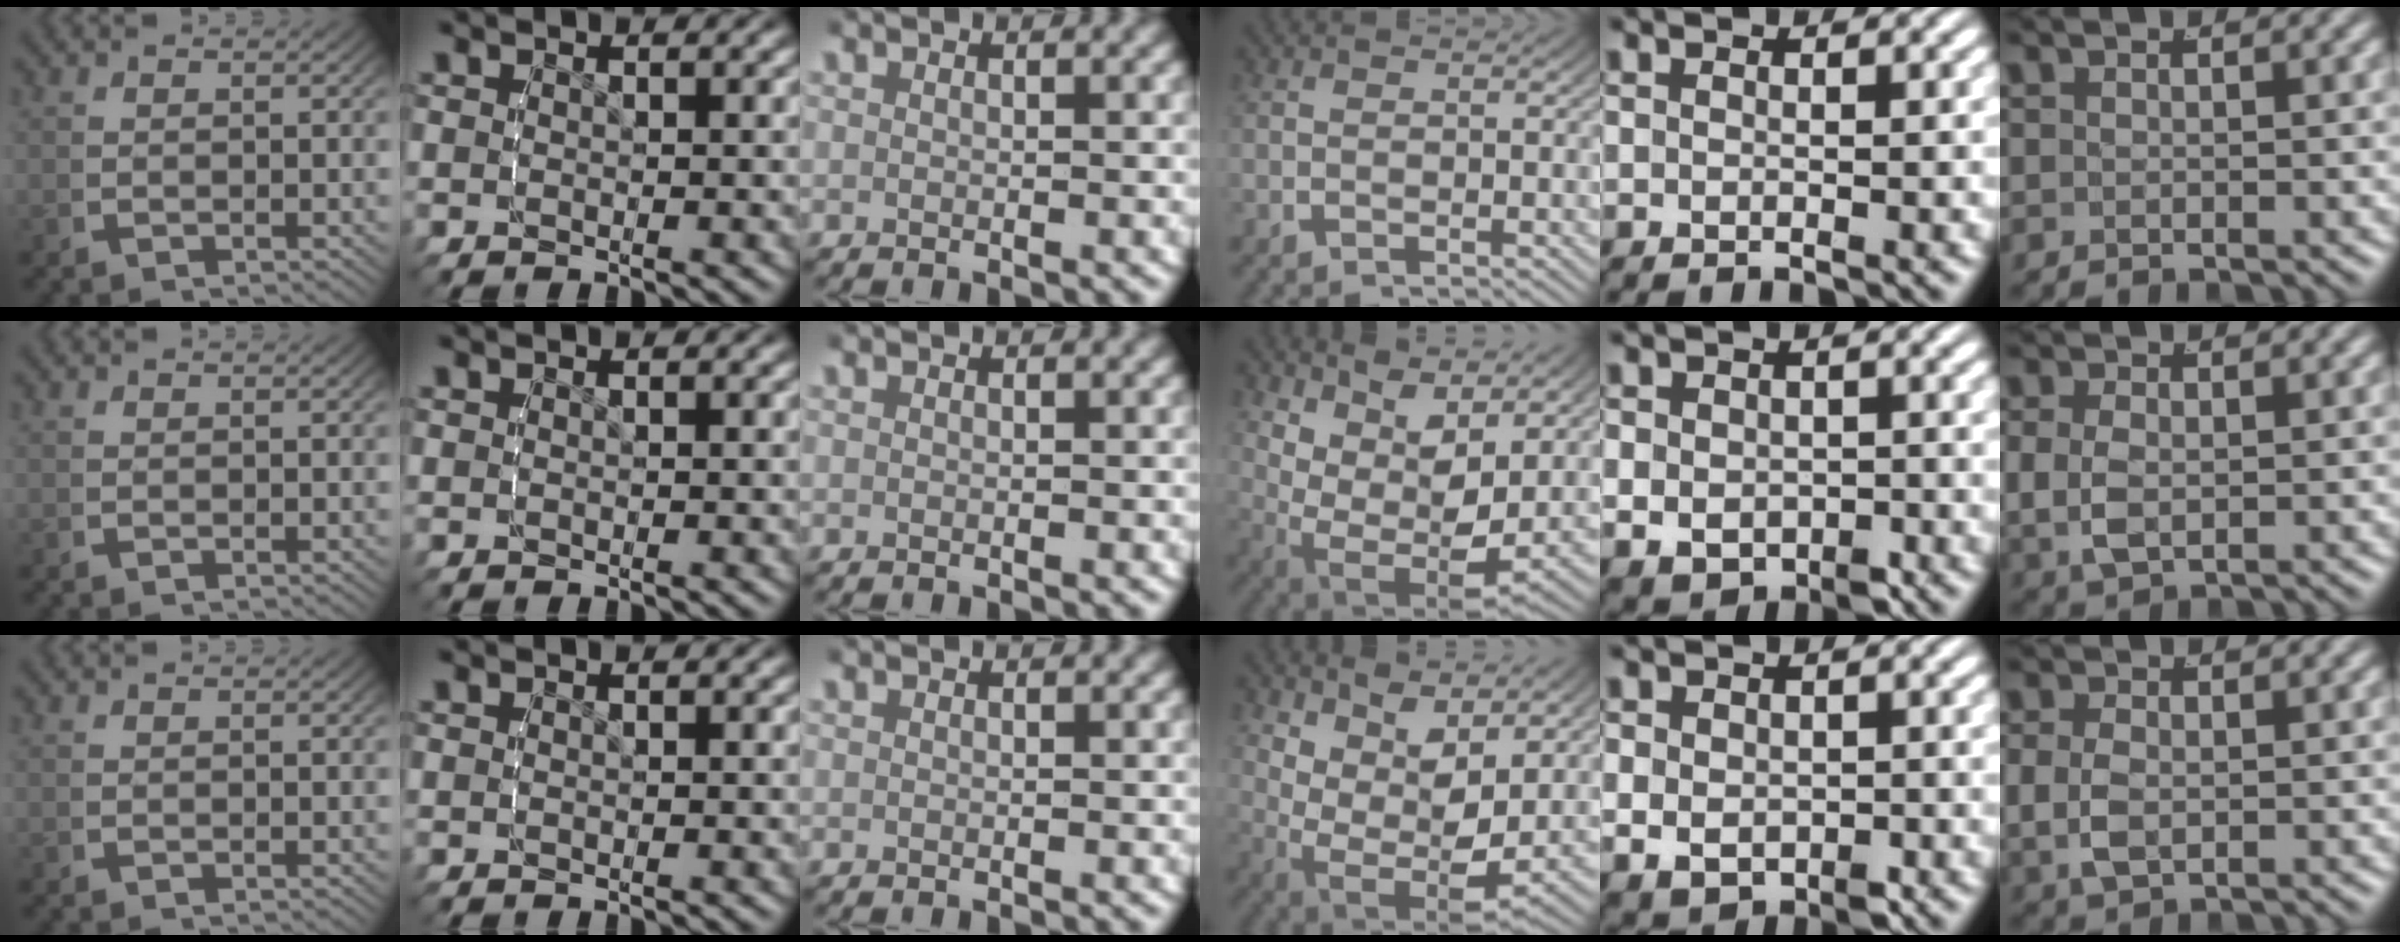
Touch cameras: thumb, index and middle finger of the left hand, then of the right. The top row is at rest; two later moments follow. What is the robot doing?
{"motion": "lift_and_place", "object": "air blower"}